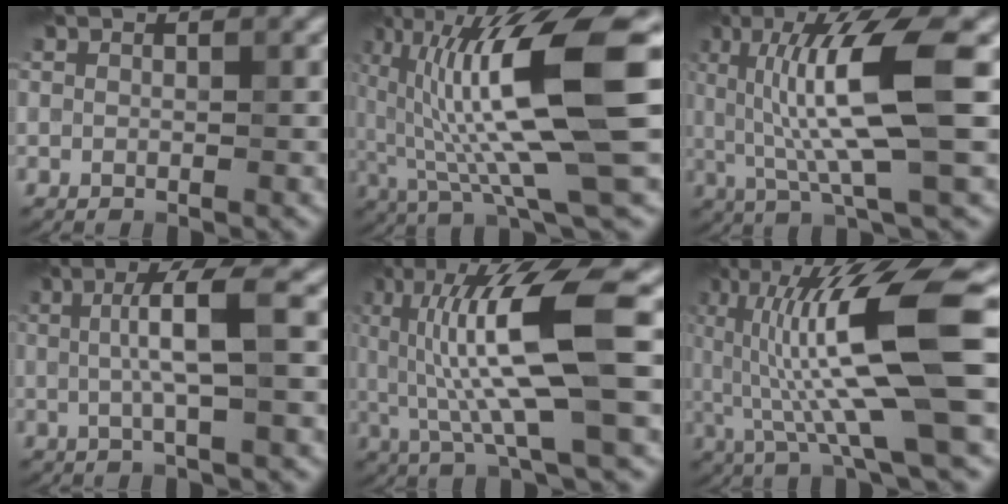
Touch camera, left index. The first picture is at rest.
{"total": 12.7, "force": [1.7, 2.3, 12.4], "torque": [-0.207, 0.006, 0.032]}
{"total": 8.8, "force": [1.2, 1.4, 8.6], "torque": [-0.147, -0.004, 0.025]}
{"total": 4.2, "force": [0.6, 0.4, 4.2], "torque": [-0.074, 0.004, 0.008]}
{"total": 9.7, "force": [1.1, 1.6, 9.5], "torque": [-0.170, -0.001, 0.026]}
{"total": 11.7, "force": [0.8, 1.8, 11.6], "torque": [-0.198, 0.009, 0.016]}